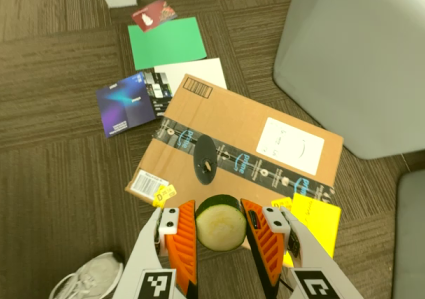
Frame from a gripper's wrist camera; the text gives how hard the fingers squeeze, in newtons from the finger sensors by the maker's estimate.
{"total": 10.4, "left": 10.8, "right": 9.9}